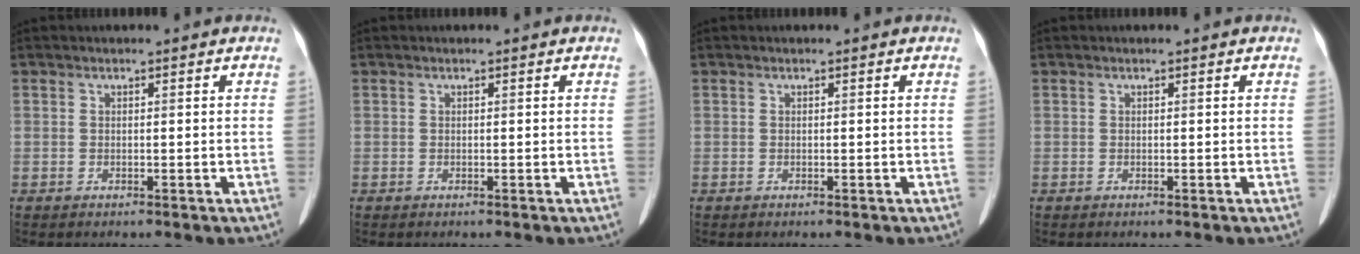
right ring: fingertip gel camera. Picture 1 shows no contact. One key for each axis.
{"total": 0.0}
{"total": 0.0}
{"total": 0.0}